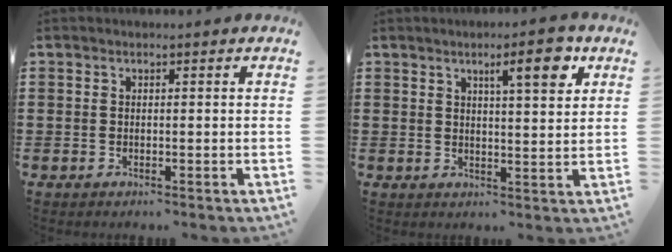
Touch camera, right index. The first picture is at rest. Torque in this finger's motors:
{"motor_torque": [0.38, 0.09, 0.33, 0.09]}